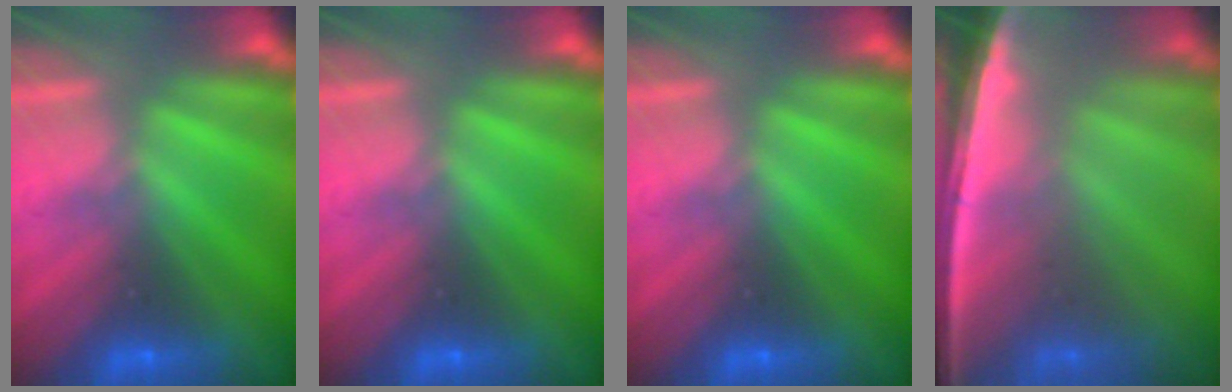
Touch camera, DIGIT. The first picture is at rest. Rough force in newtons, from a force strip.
{"total": 0.0}
{"total": 0.0}
{"total": 5.8}